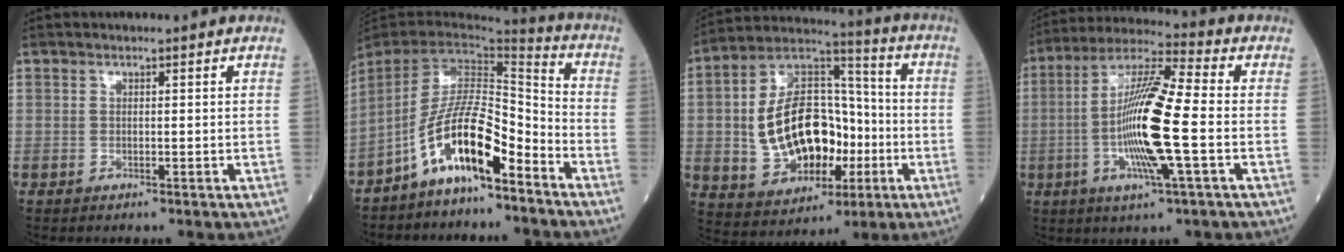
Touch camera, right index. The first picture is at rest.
{"total": 12.5, "force": [-7.6, 3.1, 9.4], "torque": [-0.181, 0.017, -0.141]}
{"total": 18.8, "force": [-2.1, 11.1, 15.0], "torque": [-0.286, 0.027, -0.025]}
{"total": 15.1, "force": [-2.4, 0.8, 14.9], "torque": [-0.289, -0.004, -0.054]}